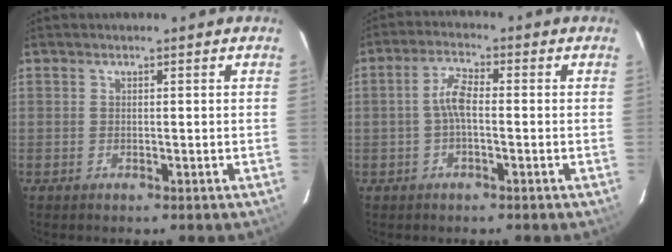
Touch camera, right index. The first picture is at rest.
{"total": 4.1, "force": [-0.7, 1.4, 3.8], "torque": [-0.082, 0.014, -0.015]}